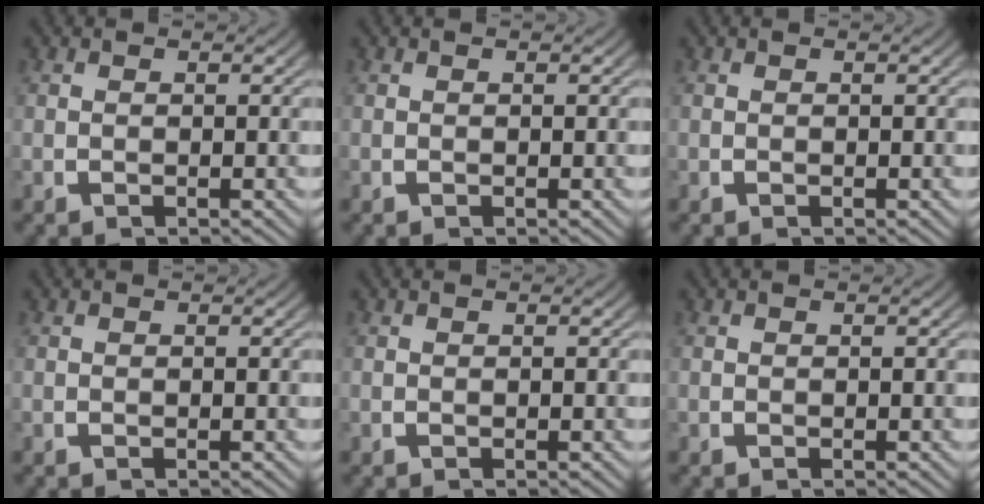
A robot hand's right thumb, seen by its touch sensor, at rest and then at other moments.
{"total": 0.0}
{"total": 0.0}
{"total": 0.0}
{"total": 0.0}
{"total": 0.0}